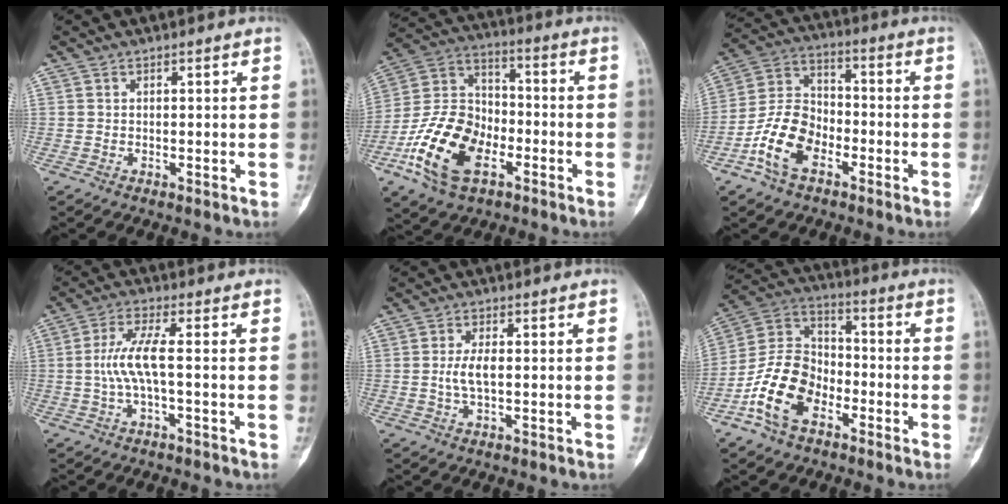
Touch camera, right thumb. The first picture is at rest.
{"total": 17.8, "force": [-7.4, 10.8, 12.0], "torque": [-0.220, 0.044, -0.142]}
{"total": 11.7, "force": [-5.4, 7.4, 7.4], "torque": [-0.134, 0.039, -0.108]}
{"total": 6.2, "force": [-0.5, 1.0, 6.1], "torque": [-0.145, 0.017, -0.017]}
{"total": 3.7, "force": [-0.1, 1.4, 3.4], "torque": [-0.075, 0.002, -0.003]}
{"total": 13.9, "force": [-6.2, 9.1, 8.5], "torque": [-0.151, 0.053, -0.126]}